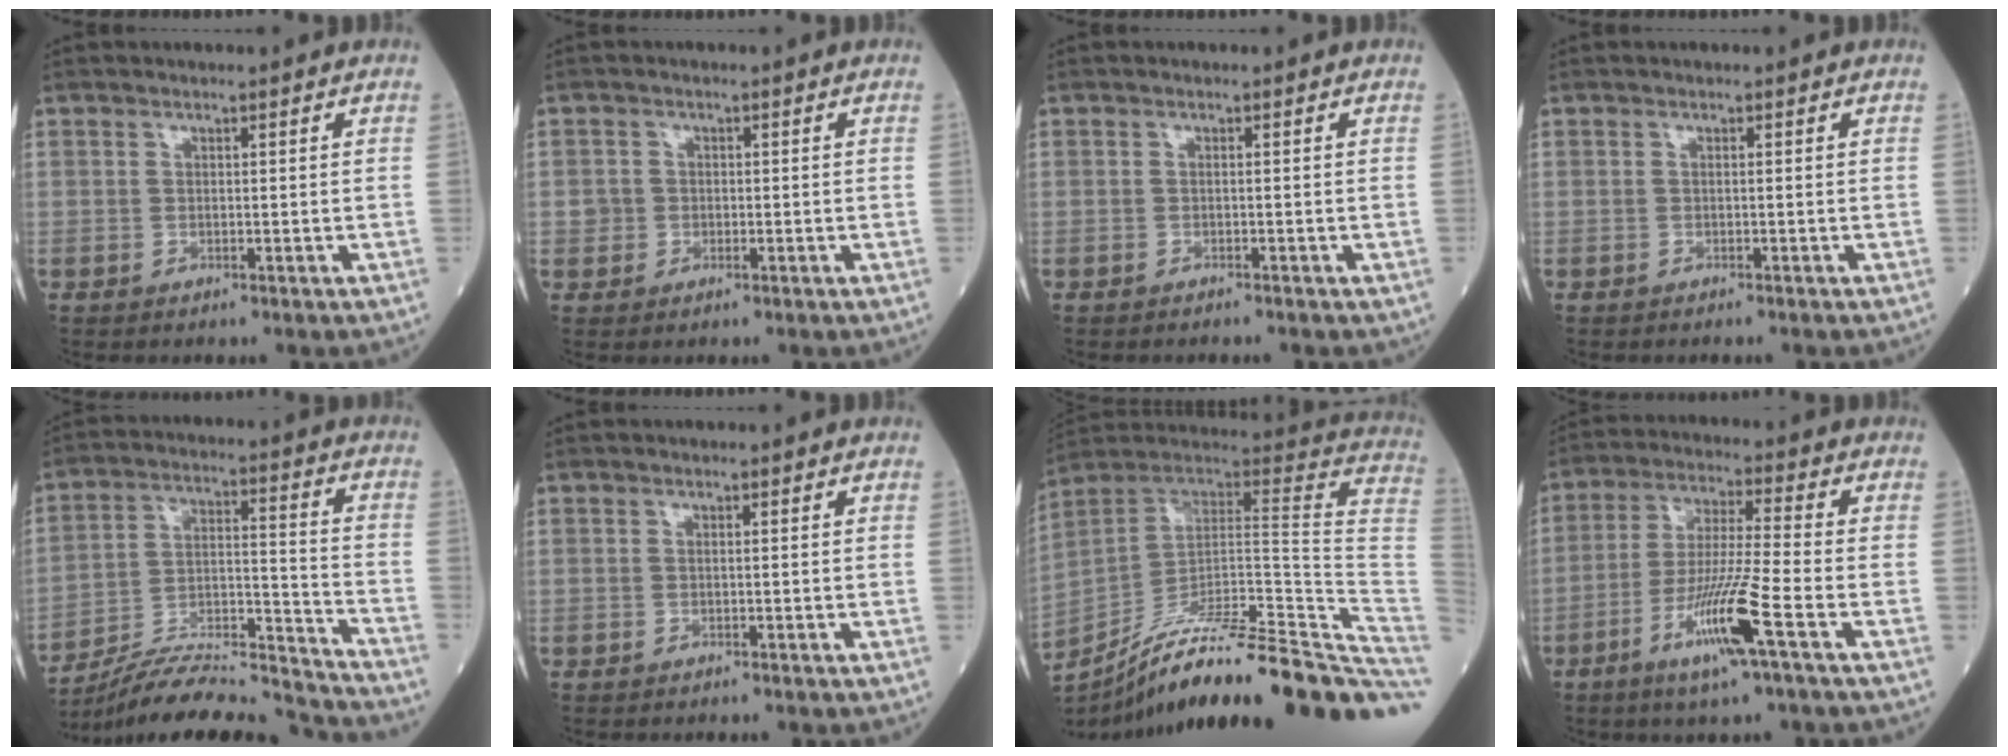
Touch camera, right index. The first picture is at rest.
{"total": 1.9, "force": [-0.2, 1.8, 0.3], "torque": [-0.001, 0.006, -0.004]}
{"total": 1.1, "force": [-1.0, 0.2, 0.4], "torque": [-0.010, -0.003, -0.012]}
{"total": 0.6, "force": [-0.5, 0.0, 0.2], "torque": [-0.003, -0.001, -0.010]}
{"total": 20.3, "force": [-19.5, 0.0, 5.6], "torque": [-0.109, 0.013, -0.314]}
{"total": 0.9, "force": [-0.8, 0.1, 0.3], "torque": [-0.006, -0.001, -0.011]}
{"total": 32.9, "force": [-25.7, 1.1, 20.5], "torque": [-0.169, -0.016, -0.367]}
{"total": 11.2, "force": [-5.3, -0.6, 9.8], "torque": [-0.191, -0.015, -0.102]}